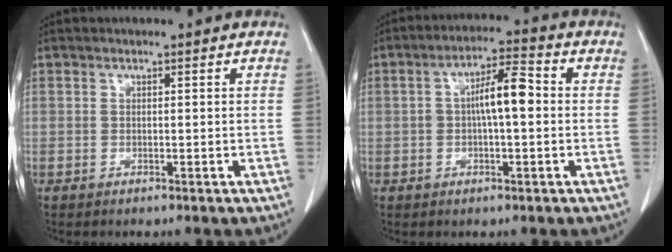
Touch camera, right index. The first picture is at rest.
{"total": 6.9, "force": [0.4, 1.8, 6.7], "torque": [-0.117, 0.023, 0.005]}